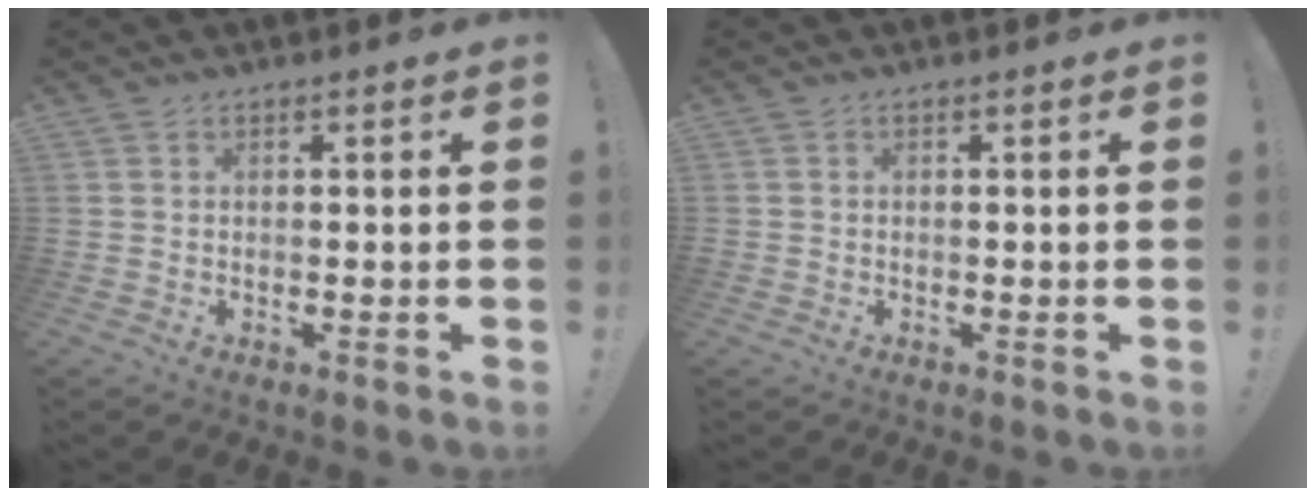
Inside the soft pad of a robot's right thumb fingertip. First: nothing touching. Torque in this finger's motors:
{"motor_torque": [-0.22, 0.05, -0.13, 0.09, 0.00]}